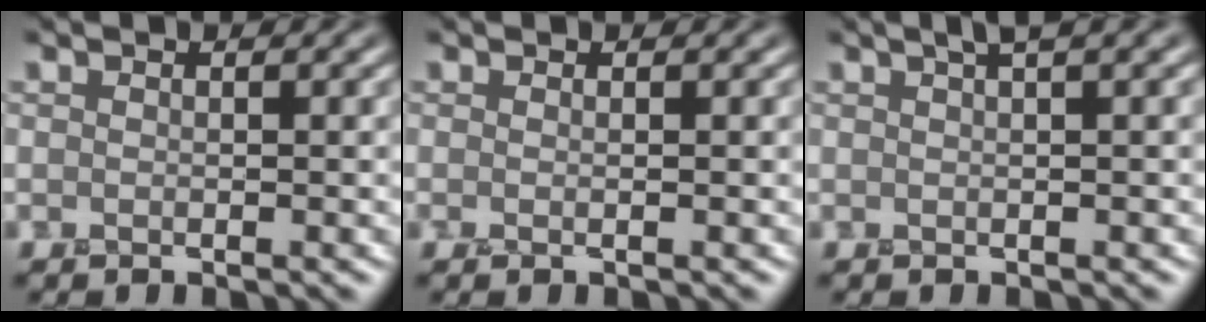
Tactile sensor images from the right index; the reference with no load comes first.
{"total": 0.0}
{"total": 2.2, "force": [1.1, 0.1, 1.9], "torque": [-0.021, 0.006, 0.018]}